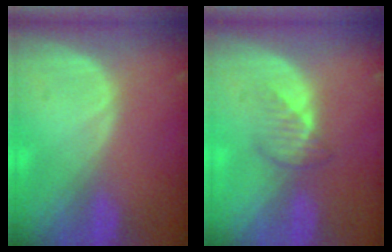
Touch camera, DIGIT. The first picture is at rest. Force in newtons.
{"total": 2.7, "press": 2.6, "slide": 0.5}